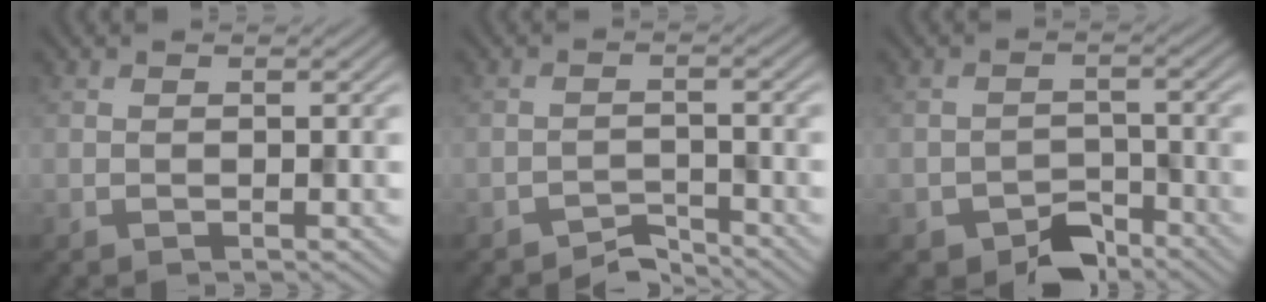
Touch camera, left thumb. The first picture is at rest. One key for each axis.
{"total": 2.5, "fx": -2.4, "fy": 0.4, "fz": 0.5, "tx": -0.003, "ty": 0.005, "tz": -0.050}
{"total": 4.6, "fx": -3.3, "fy": 2.5, "fz": 1.9, "tx": -0.031, "ty": -0.002, "tz": -0.062}